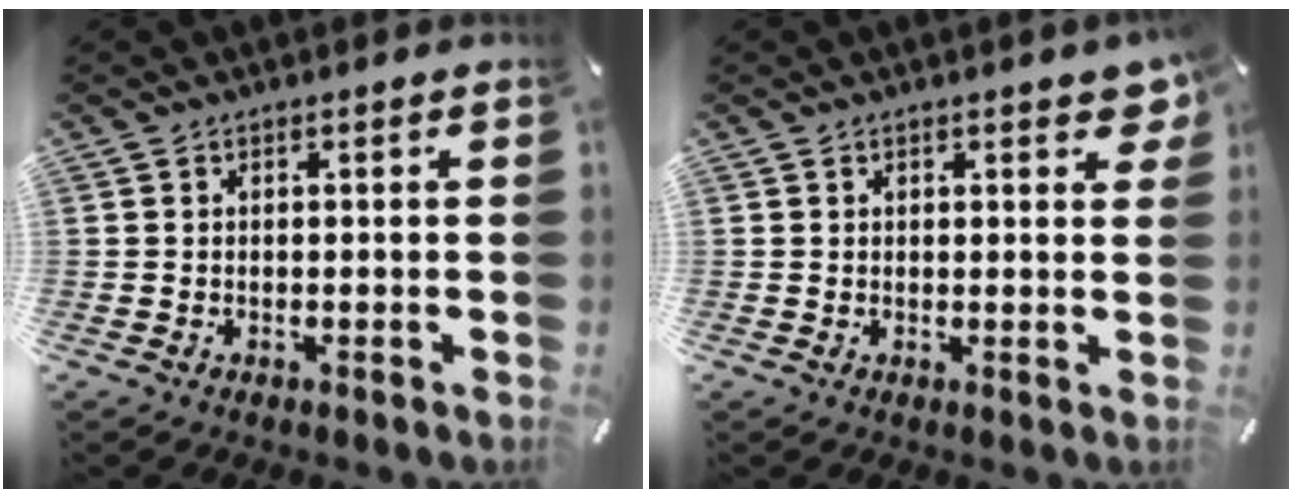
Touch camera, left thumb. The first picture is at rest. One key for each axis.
{"total": 2.9, "fx": 1.8, "fy": 1.2, "fz": 1.9, "tx": -0.026, "ty": -0.002, "tz": 0.028}